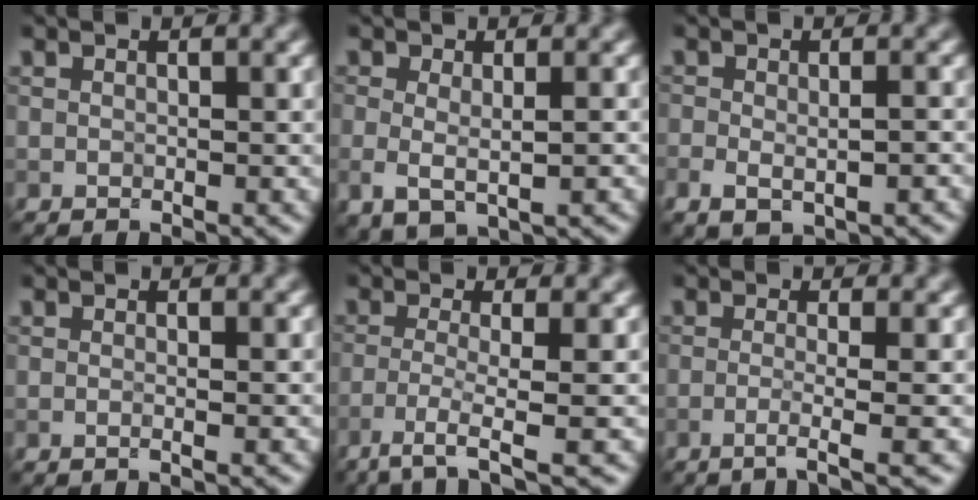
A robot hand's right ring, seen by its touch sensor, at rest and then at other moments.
{"total": 3.3, "force": [-0.2, 2.1, 2.6], "torque": [-0.052, -0.011, -0.001]}
{"total": 3.3, "force": [-1.2, 1.9, 2.5], "torque": [-0.035, 0.000, -0.012]}
{"total": 1.2, "force": [0.0, 0.6, 1.0], "torque": [-0.001, -0.009, -0.015]}
{"total": 3.8, "force": [-2.1, 0.5, 3.2], "torque": [-0.058, -0.006, -0.051]}
{"total": 3.0, "force": [-1.1, 0.6, 2.7], "torque": [-0.037, 0.000, -0.036]}